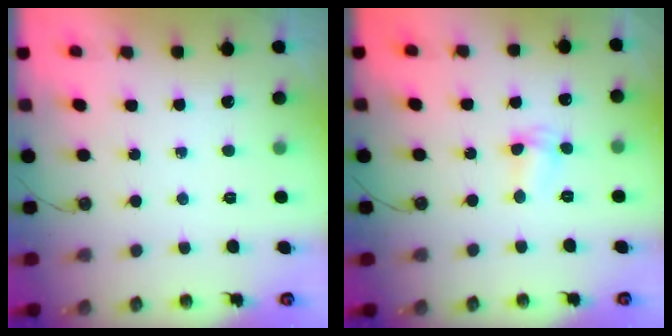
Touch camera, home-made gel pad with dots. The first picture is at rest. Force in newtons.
{"total": 2.6, "press": 2.6, "slide": 0.6}